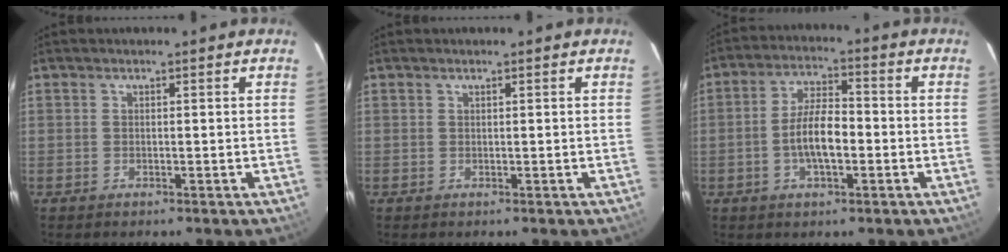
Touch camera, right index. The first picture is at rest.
{"total": 0.0}
{"total": 7.8, "force": [-1.9, 3.0, 6.9], "torque": [-0.135, 0.007, -0.031]}